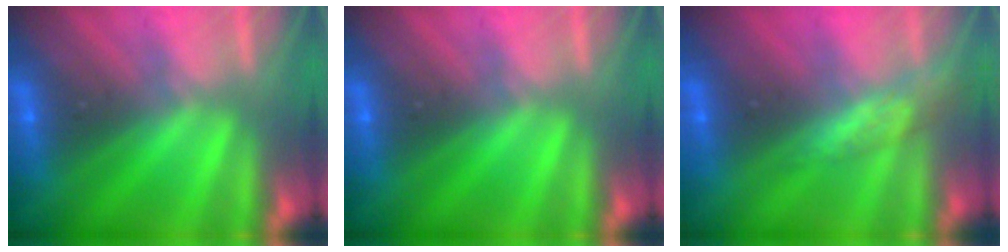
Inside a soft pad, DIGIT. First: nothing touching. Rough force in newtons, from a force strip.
{"total": 0.0}
{"total": 2.9}